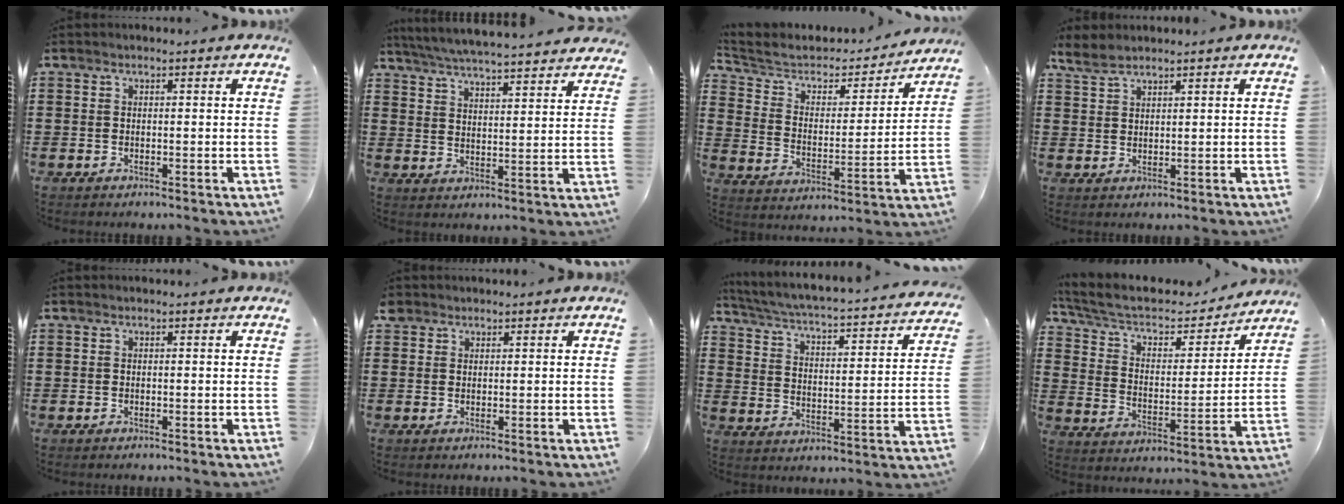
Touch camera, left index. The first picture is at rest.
{"total": 5.6, "force": [5.4, -0.5, 1.3], "torque": [-0.049, -0.038, 0.093]}
{"total": 4.8, "force": [4.0, 2.3, 1.4], "torque": [-0.056, -0.027, 0.061]}
{"total": 2.9, "force": [2.4, 1.0, 1.4], "torque": [-0.034, 0.004, 0.046]}
{"total": 0.0}
{"total": 1.5, "force": [1.2, 0.9, 0.2], "torque": [-0.008, 0.005, 0.024]}
{"total": 2.7, "force": [2.3, -0.4, 1.4], "torque": [-0.044, -0.035, 0.025]}
{"total": 6.1, "force": [4.7, 2.7, 2.7], "torque": [-0.077, -0.028, 0.079]}